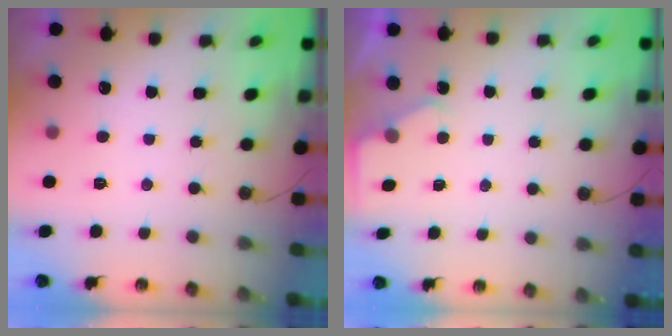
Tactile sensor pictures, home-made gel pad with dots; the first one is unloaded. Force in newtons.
{"total": 1.8, "press": 1.7, "slide": 0.3}